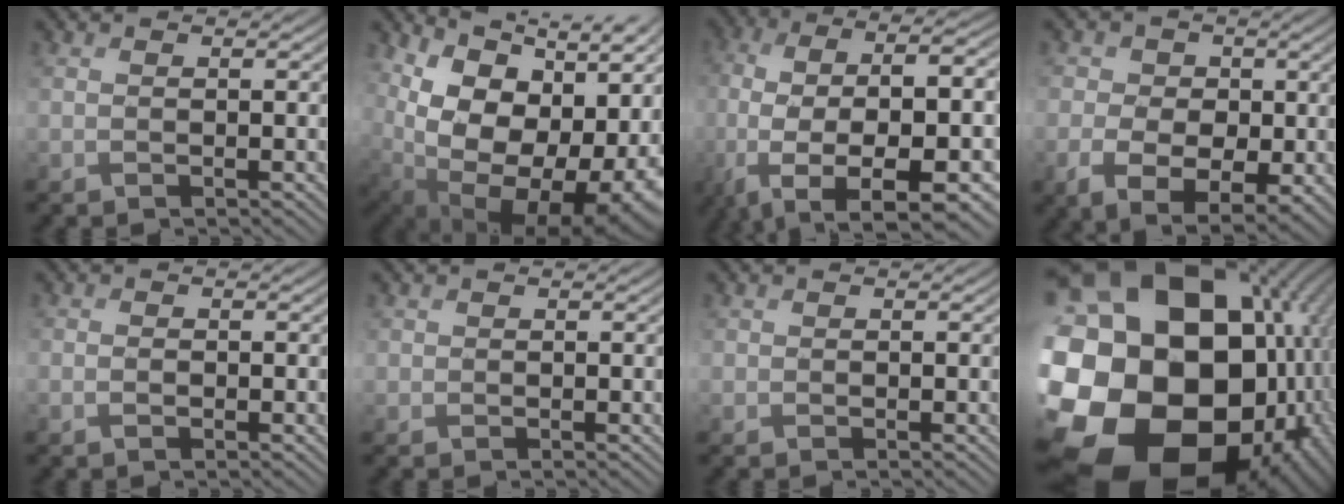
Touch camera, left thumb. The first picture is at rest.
{"total": 18.8, "force": [-0.6, 13.1, 13.4], "torque": [-0.227, -0.028, 0.050]}
{"total": 15.7, "force": [-3.4, 5.9, 14.2], "torque": [-0.251, -0.021, -0.021]}
{"total": 6.5, "force": [-1.9, 5.1, 3.6], "torque": [-0.070, -0.022, -0.028]}
{"total": 1.0, "force": [-0.9, 0.0, -0.3], "torque": [0.006, 0.000, -0.009]}
{"total": 0.8, "force": [0.0, 0.2, -0.8], "torque": [0.011, 0.000, 0.013]}
{"total": 0.7, "force": [-0.1, -0.1, -0.7], "torque": [0.009, 0.001, 0.011]}
{"total": 24.3, "force": [-5.3, 19.6, 13.4], "torque": [-0.271, -0.061, -0.091]}